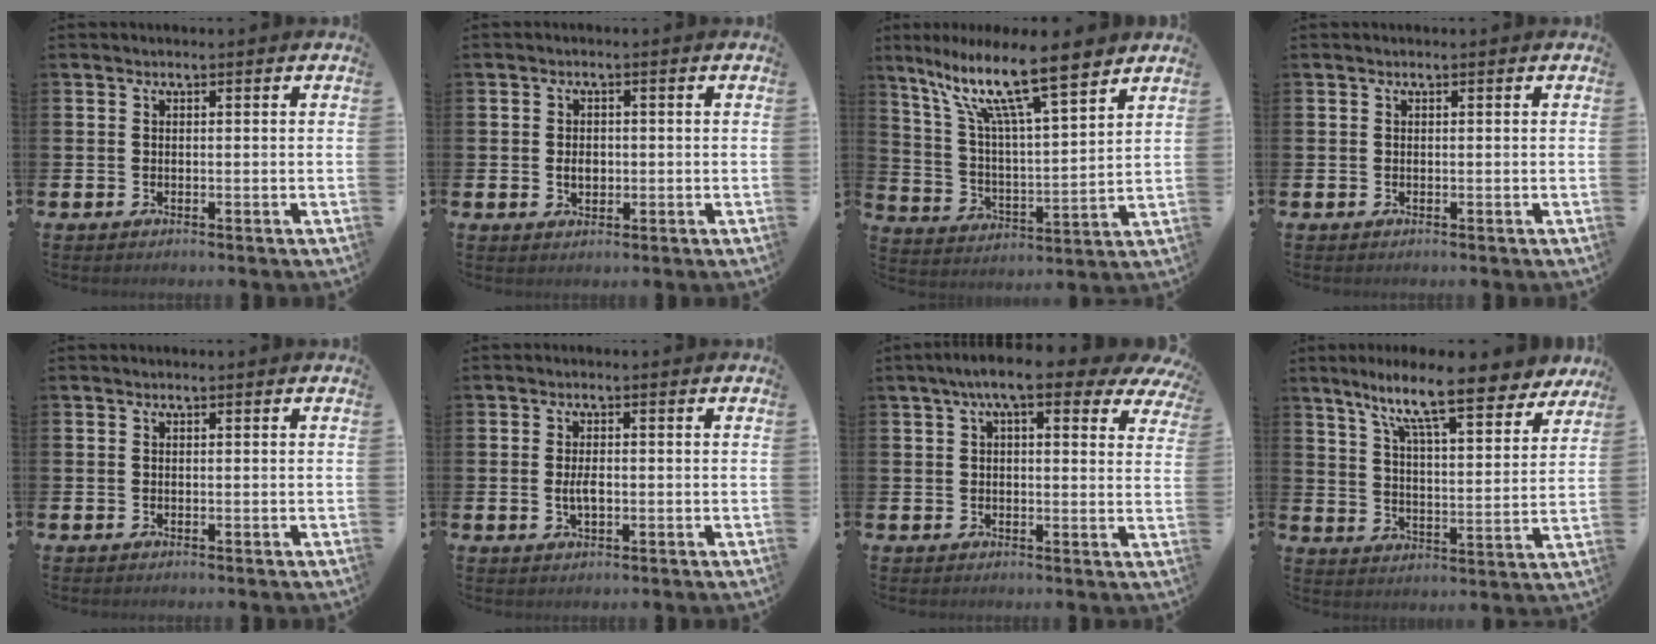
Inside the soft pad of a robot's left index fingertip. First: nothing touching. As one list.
[{"total": 2.3, "force": [-0.1, 1.7, 1.6], "torque": [-0.014, -0.001, -0.008]}, {"total": 13.3, "force": [10.3, 2.4, 8.1], "torque": [-0.183, -0.055, 0.173]}, {"total": 0.0}, {"total": 0.0}, {"total": 2.5, "force": [-0.2, 1.1, 2.2], "torque": [-0.031, -0.003, -0.006]}, {"total": 7.4, "force": [5.3, 1.9, 4.8], "torque": [-0.089, -0.007, 0.091]}, {"total": 11.7, "force": [9.6, 1.8, 6.5], "torque": [-0.146, -0.045, 0.162]}]